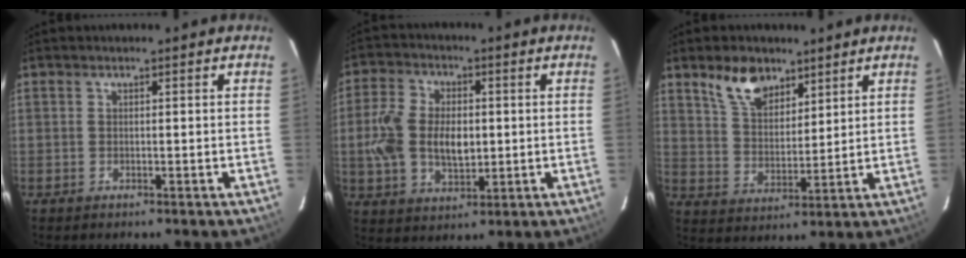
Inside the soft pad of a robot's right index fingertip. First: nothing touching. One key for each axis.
{"total": 11.3, "fx": -0.1, "fy": 7.3, "fz": 8.6, "tx": -0.179, "ty": 0.012, "tz": 0.000}
{"total": 9.1, "fx": 6.2, "fy": 4.9, "fz": 4.6, "tx": -0.082, "ty": 0.015, "tz": 0.121}